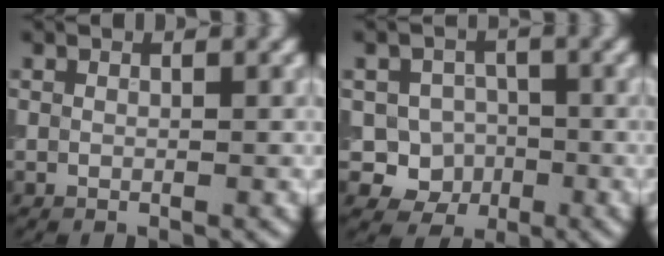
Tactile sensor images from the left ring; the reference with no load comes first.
{"total": 4.6, "force": [-1.2, 4.2, 1.2], "torque": [0.011, 0.006, -0.043]}